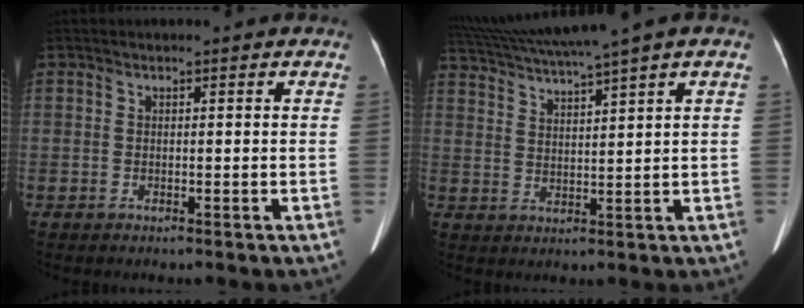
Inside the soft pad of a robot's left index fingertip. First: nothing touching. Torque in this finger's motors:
{"motor_torque": [0.86, -1.28, 0.10, 0.04]}